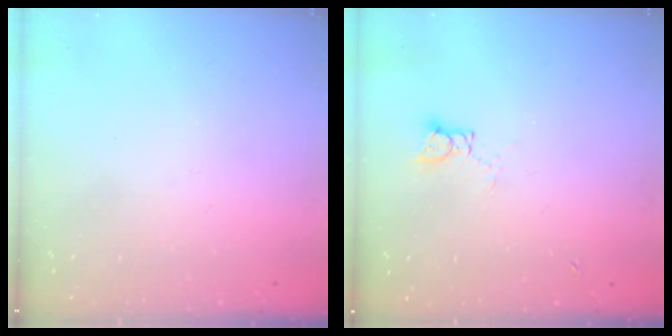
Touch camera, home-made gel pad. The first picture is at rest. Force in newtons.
{"total": 3.6, "press": 3.6, "slide": 0.4}